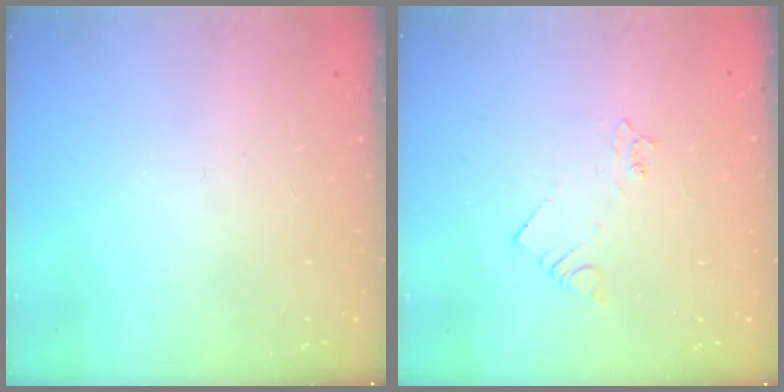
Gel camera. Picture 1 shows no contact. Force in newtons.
{"total": 2.1, "press": 2.1, "slide": 0.3}